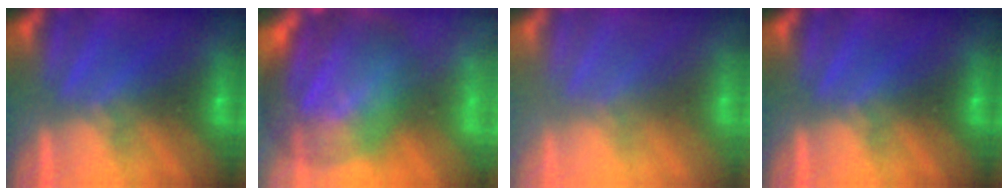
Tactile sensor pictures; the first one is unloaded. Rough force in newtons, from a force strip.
{"total": 7.8}
{"total": 3.0}
{"total": 0.0}